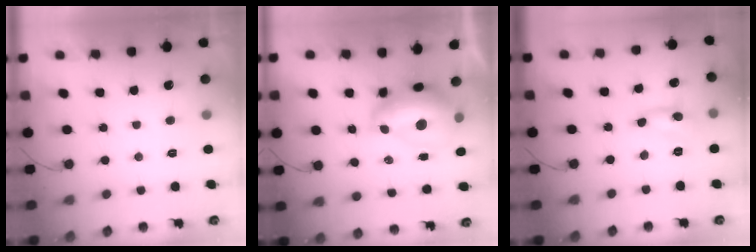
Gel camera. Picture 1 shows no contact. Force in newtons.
{"total": 12.6, "press": 12.6, "slide": 1.0}
{"total": 3.2, "press": 3.2, "slide": 0.2}